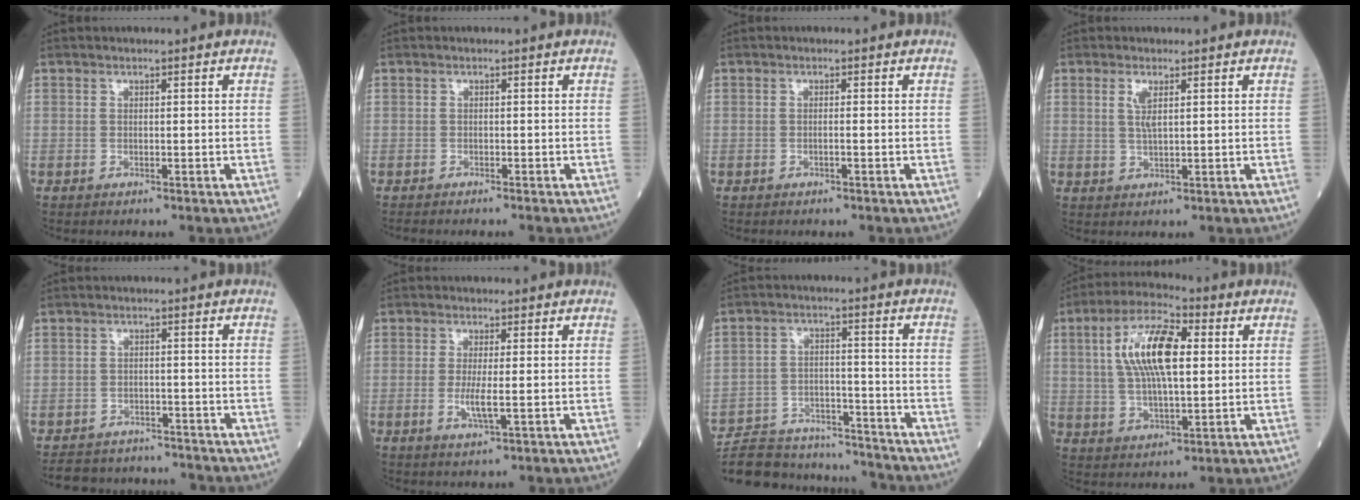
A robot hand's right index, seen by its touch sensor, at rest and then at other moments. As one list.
[{"total": 2.7, "force": [-2.5, -0.1, 1.0], "torque": [-0.014, -0.004, -0.035]}, {"total": 0.6, "force": [-0.3, -0.1, 0.5], "torque": [-0.007, 0.002, -0.006]}, {"total": 2.6, "force": [1.0, 0.5, 2.4], "torque": [-0.055, -0.002, 0.021]}, {"total": 8.9, "force": [-8.3, 3.2, 1.0], "torque": [-0.008, 0.013, -0.113]}, {"total": 3.4, "force": [-0.5, 0.2, 3.3], "torque": [-0.072, -0.008, -0.010]}, {"total": 17.1, "force": [-16.3, 3.5, 3.7], "torque": [-0.075, 0.014, -0.244]}, {"total": 12.5, "force": [2.6, 4.1, 11.5], "torque": [-0.230, 0.019, 0.047]}]